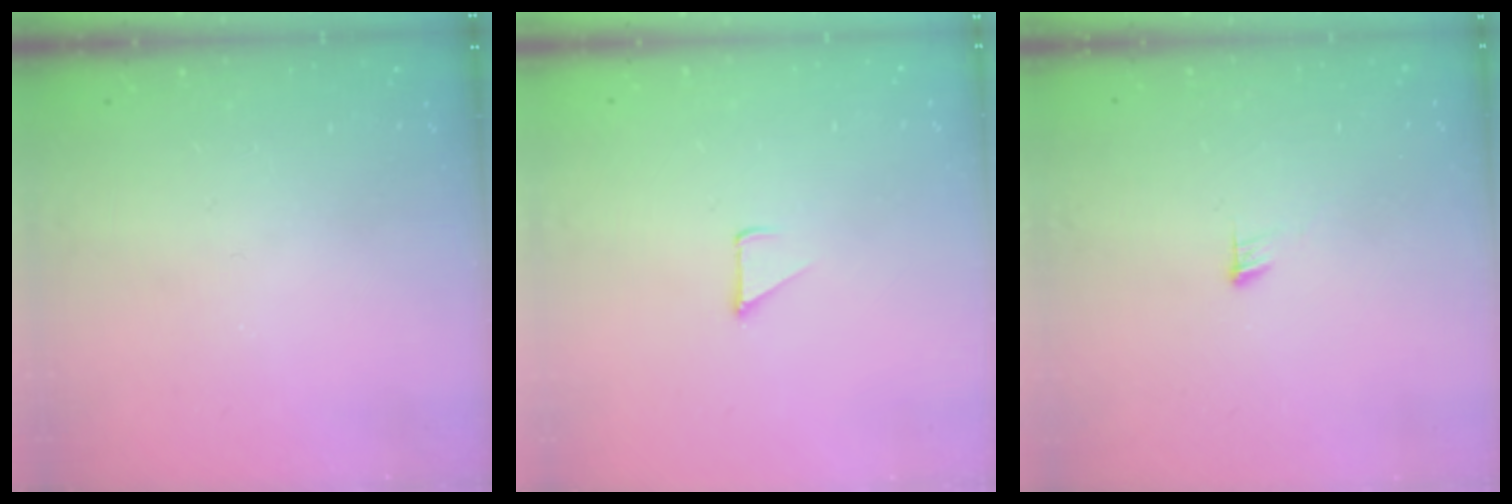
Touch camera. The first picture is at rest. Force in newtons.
{"total": 1.7, "press": 1.7, "slide": 0.1}
{"total": 3.3, "press": 3.3, "slide": 0.2}